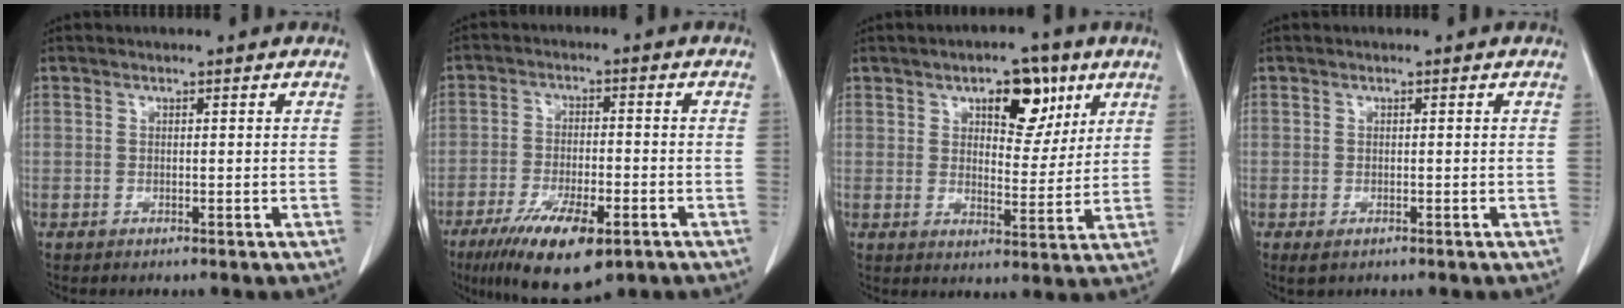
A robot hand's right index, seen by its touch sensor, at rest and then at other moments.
{"total": 12.0, "force": [-7.0, 3.6, 9.1], "torque": [-0.160, -0.020, -0.111]}
{"total": 8.5, "force": [4.4, 4.0, 6.0], "torque": [-0.079, 0.007, 0.067]}
{"total": 1.0, "force": [-0.5, 0.5, 0.7], "torque": [-0.010, -0.002, -0.001]}